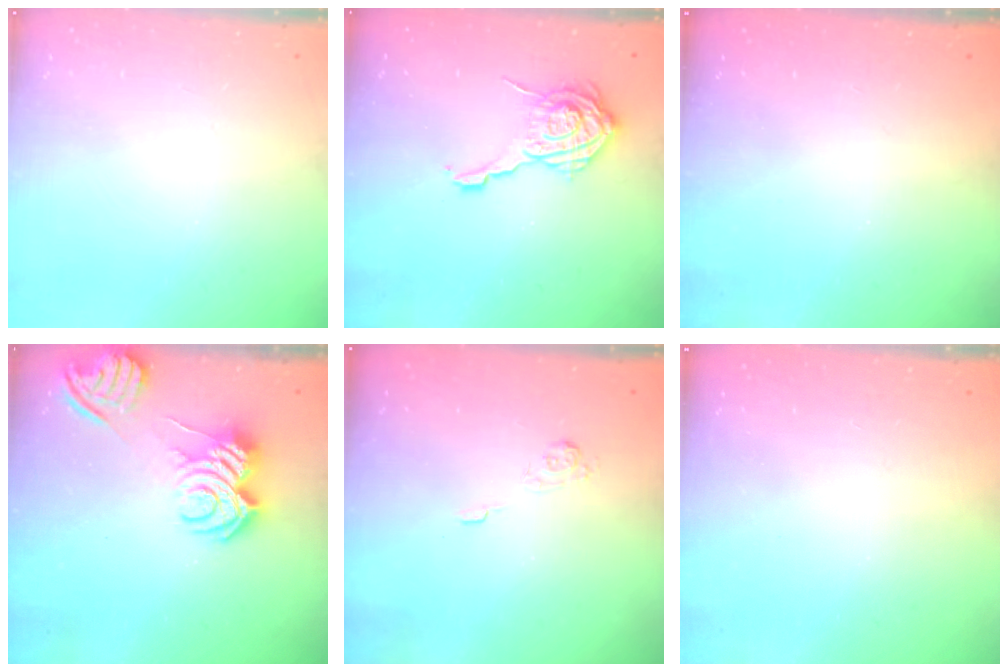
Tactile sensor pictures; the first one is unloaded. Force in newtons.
{"total": 12.8, "press": 12.8, "slide": 0.9}
{"total": 2.3, "press": 2.2, "slide": 0.8}
{"total": 9.0, "press": 9.0, "slide": 0.7}
{"total": 2.2, "press": 1.7, "slide": 1.4}
{"total": 2.3, "press": 2.1, "slide": 0.8}